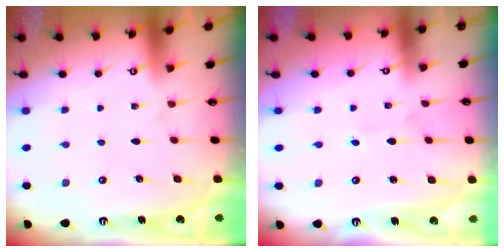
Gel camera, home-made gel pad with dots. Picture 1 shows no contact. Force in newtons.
{"total": 2.3, "press": 2.3, "slide": 0.2}